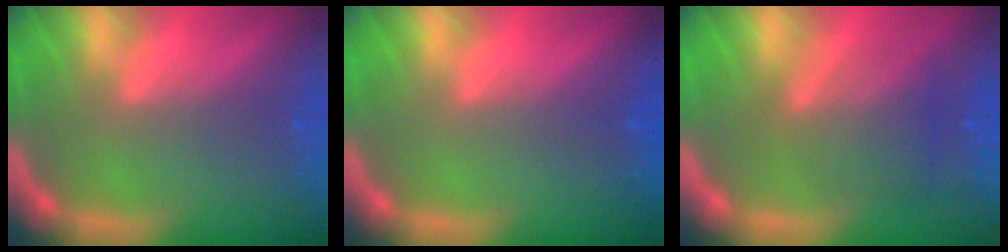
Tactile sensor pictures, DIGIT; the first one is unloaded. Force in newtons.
{"total": 0.0}
{"total": 5.0}